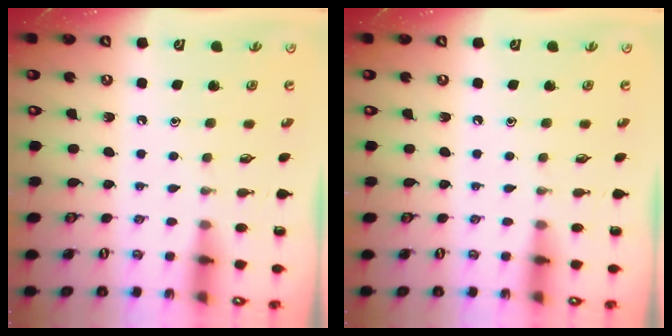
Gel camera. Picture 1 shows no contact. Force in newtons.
{"total": 0.0}